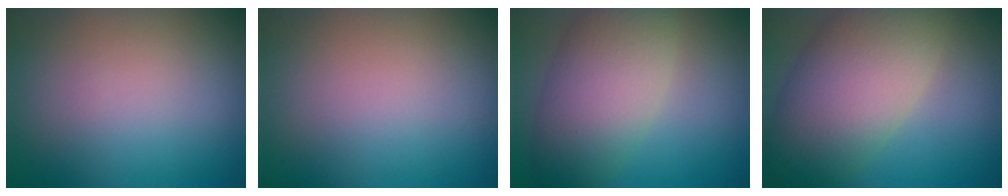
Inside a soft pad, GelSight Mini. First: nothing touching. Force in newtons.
{"total": 0.0}
{"total": 7.0, "press": 7.0, "slide": 0.3}
{"total": 9.5, "press": 9.5, "slide": 0.6}